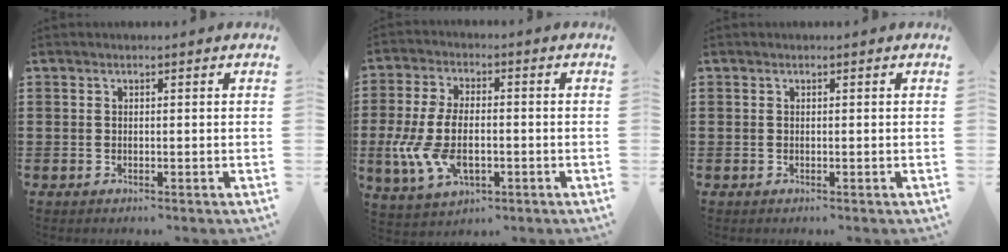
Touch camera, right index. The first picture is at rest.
{"total": 9.7, "force": [-2.0, 5.0, 8.1], "torque": [-0.193, -0.005, -0.041]}
{"total": 0.0}